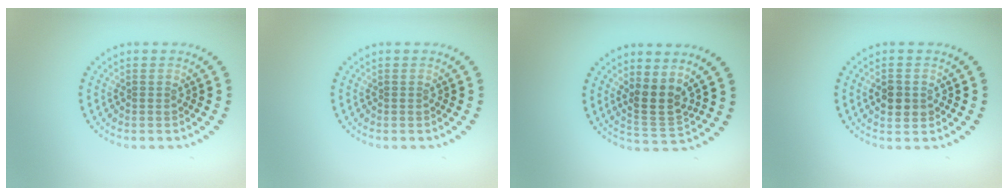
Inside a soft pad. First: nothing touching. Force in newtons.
{"total": 0.0}
{"total": 3.1, "press": 2.5, "slide": 1.7}
{"total": 2.2, "press": 2.1, "slide": 0.2}